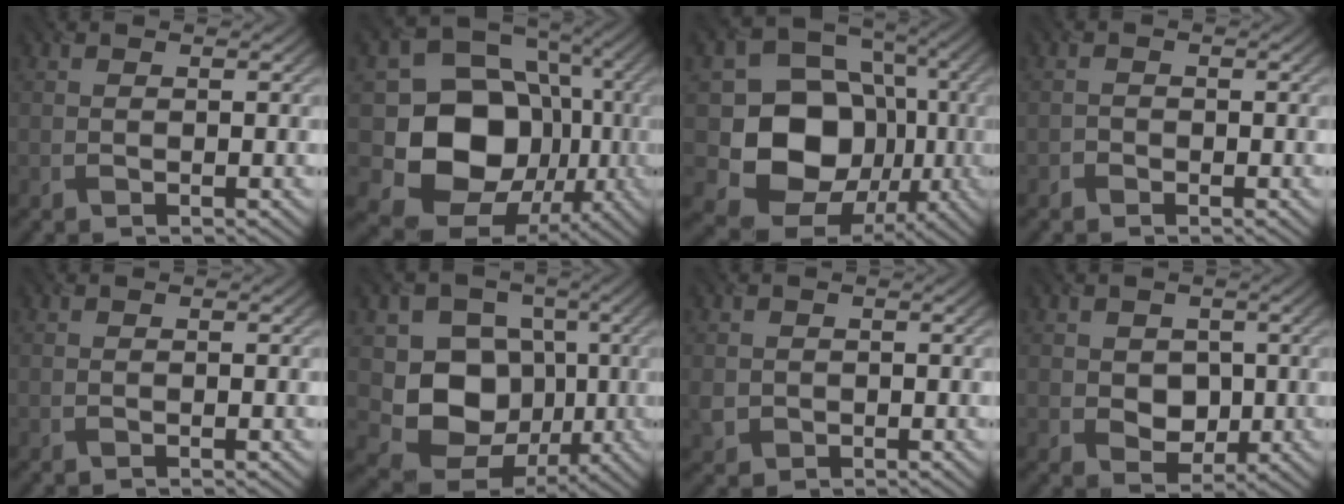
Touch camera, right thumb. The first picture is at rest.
{"total": 16.4, "force": [-2.4, 13.5, 9.1], "torque": [-0.171, -0.043, -0.036]}
{"total": 14.8, "force": [-2.1, 12.2, 8.1], "torque": [-0.150, -0.033, -0.040]}
{"total": 0.9, "force": [-0.7, 0.6, 0.1], "torque": [0.000, 0.001, -0.014]}
{"total": 0.0}
{"total": 10.0, "force": [-0.7, 8.6, 5.2], "torque": [-0.109, -0.025, -0.018]}
{"total": 1.9, "force": [-0.1, 1.8, 0.5], "torque": [-0.020, -0.007, -0.001]}
{"total": 4.1, "force": [0.3, 3.4, 2.2], "torque": [-0.049, -0.008, 0.003]}